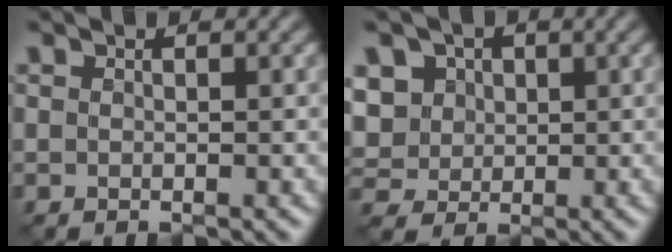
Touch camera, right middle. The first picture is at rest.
{"total": 7.4, "force": [2.3, 6.1, 3.4], "torque": [-0.071, 0.017, 0.029]}